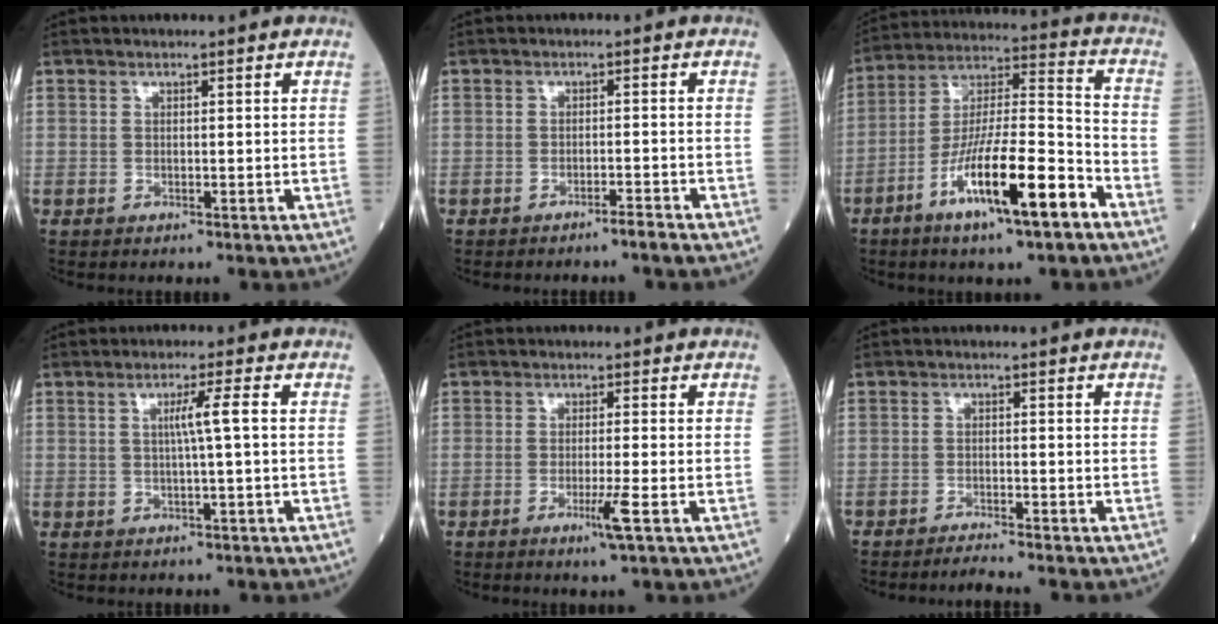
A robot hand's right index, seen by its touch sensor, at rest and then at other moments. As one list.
[{"total": 2.1, "force": [-1.9, -0.4, 1.0], "torque": [-0.014, 0.002, -0.028]}, {"total": 15.9, "force": [-8.1, 1.9, 13.6], "torque": [-0.245, -0.010, -0.142]}, {"total": 3.2, "force": [0.3, -0.8, 3.1], "torque": [-0.056, 0.002, 0.005]}, {"total": 3.3, "force": [-1.4, -0.7, 2.9], "torque": [-0.052, -0.010, -0.027]}, {"total": 3.0, "force": [-2.8, -0.8, 0.8], "torque": [-0.014, -0.009, -0.046]}]